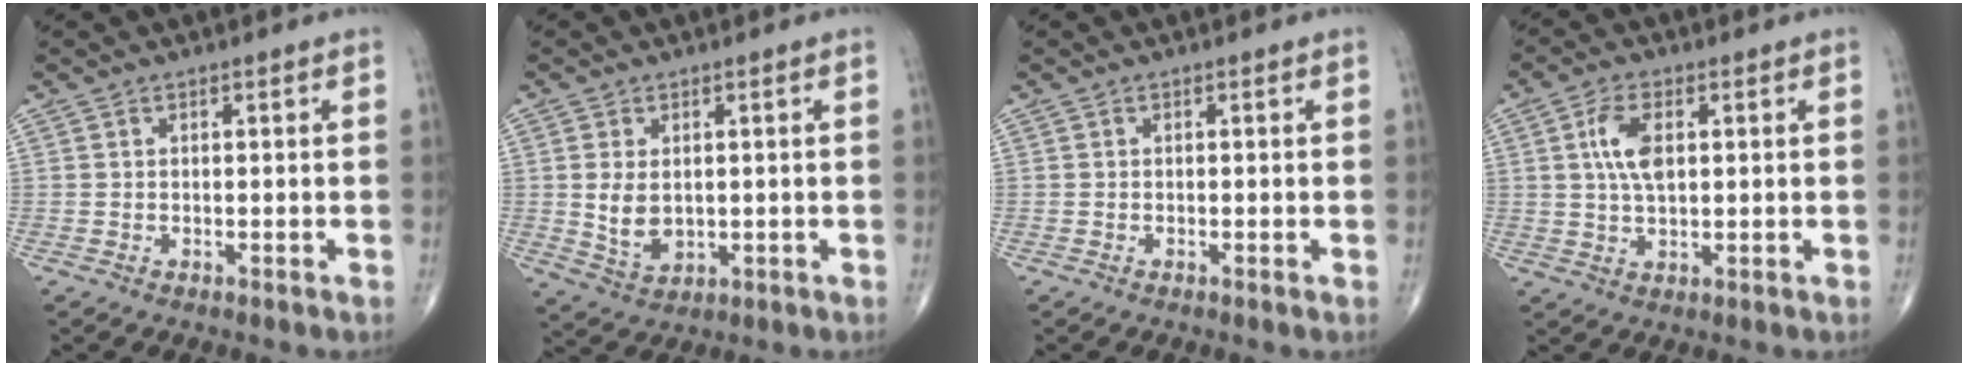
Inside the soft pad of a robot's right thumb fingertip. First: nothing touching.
{"total": 5.8, "force": [0.4, 3.9, 4.2], "torque": [-0.068, -0.013, 0.022]}
{"total": 0.0}
{"total": 6.7, "force": [1.5, 3.4, 5.6], "torque": [-0.110, 0.001, 0.027]}